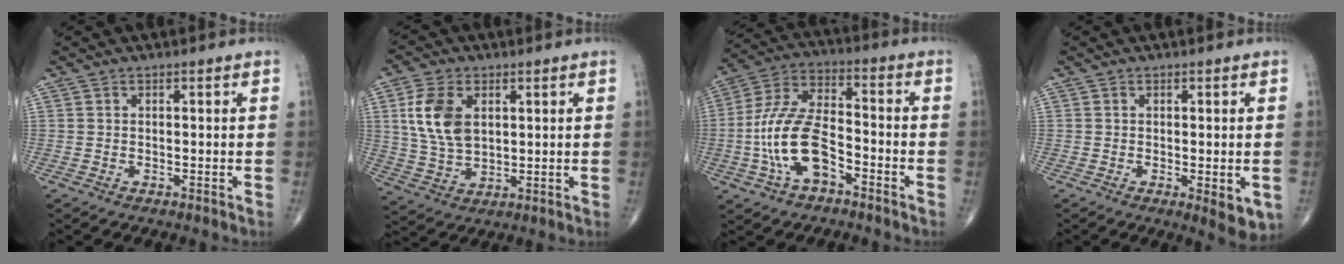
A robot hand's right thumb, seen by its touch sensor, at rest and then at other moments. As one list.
[{"total": 10.4, "force": [2.7, 6.4, 7.7], "torque": [-0.148, -0.007, 0.057]}, {"total": 14.1, "force": [-4.7, 7.1, 11.2], "torque": [-0.223, 0.044, -0.092]}, {"total": 5.2, "force": [-1.3, 1.8, 4.7], "torque": [-0.053, -0.014, -0.013]}]